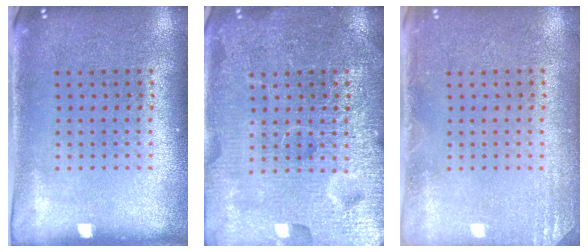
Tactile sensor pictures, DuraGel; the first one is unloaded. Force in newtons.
{"total": 7.0, "press": 7.0, "slide": 0.9}
{"total": 1.6, "press": 1.6, "slide": 0.3}